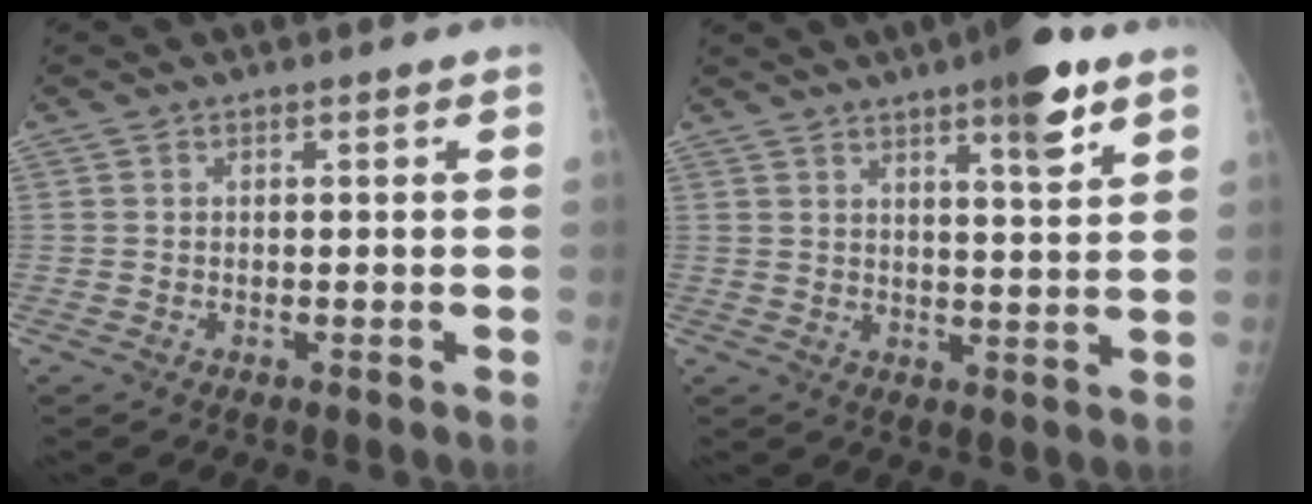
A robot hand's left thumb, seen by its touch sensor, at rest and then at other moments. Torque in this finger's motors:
{"motor_torque": [4.06, 0.95, 0.85, -0.54, 0.19]}